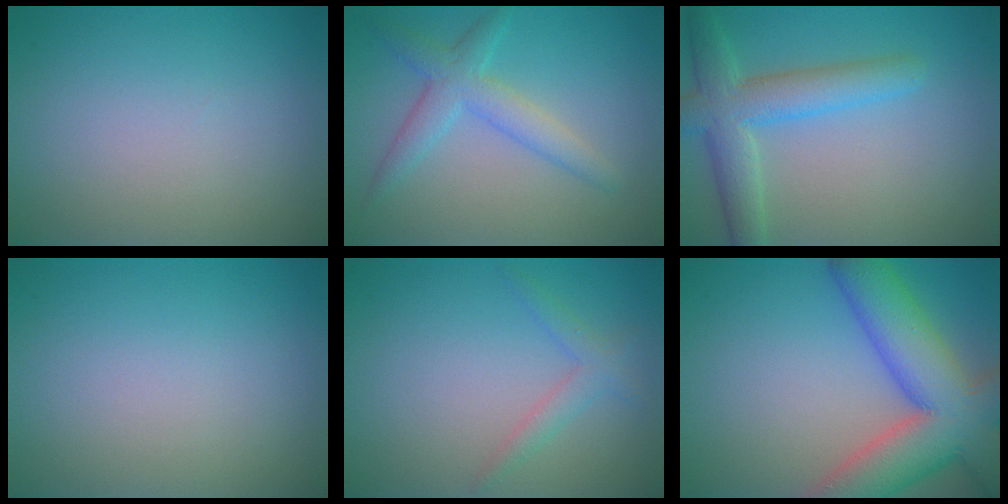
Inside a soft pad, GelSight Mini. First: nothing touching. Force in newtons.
{"total": 3.5, "press": 3.5, "slide": 0.1}
{"total": 5.3, "press": 5.2, "slide": 0.3}
{"total": 0.0}
{"total": 1.8, "press": 1.8, "slide": 0.1}
{"total": 11.2, "press": 11.2, "slide": 0.8}